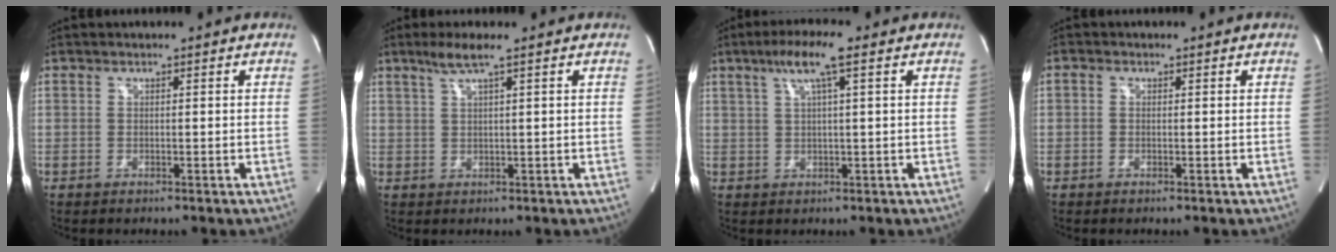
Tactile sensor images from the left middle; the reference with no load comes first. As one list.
[{"total": 3.6, "force": [2.3, -0.4, 2.7], "torque": [-0.064, 0.006, 0.049]}, {"total": 6.1, "force": [3.0, 0.0, 5.3], "torque": [-0.103, 0.015, 0.054]}, {"total": 0.6, "force": [0.0, 0.5, 0.3], "torque": [-0.007, 0.001, -0.004]}]